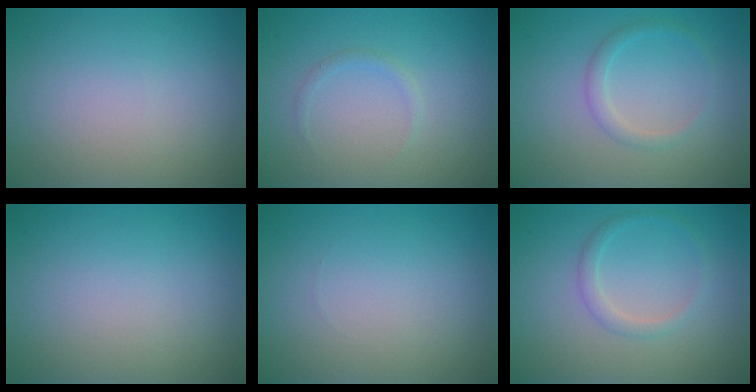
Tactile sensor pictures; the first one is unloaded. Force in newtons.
{"total": 0.8, "press": 0.8, "slide": 0.0}
{"total": 1.5, "press": 1.5, "slide": 0.1}
{"total": 0.0}
{"total": 0.0}
{"total": 1.6, "press": 1.6, "slide": 0.1}